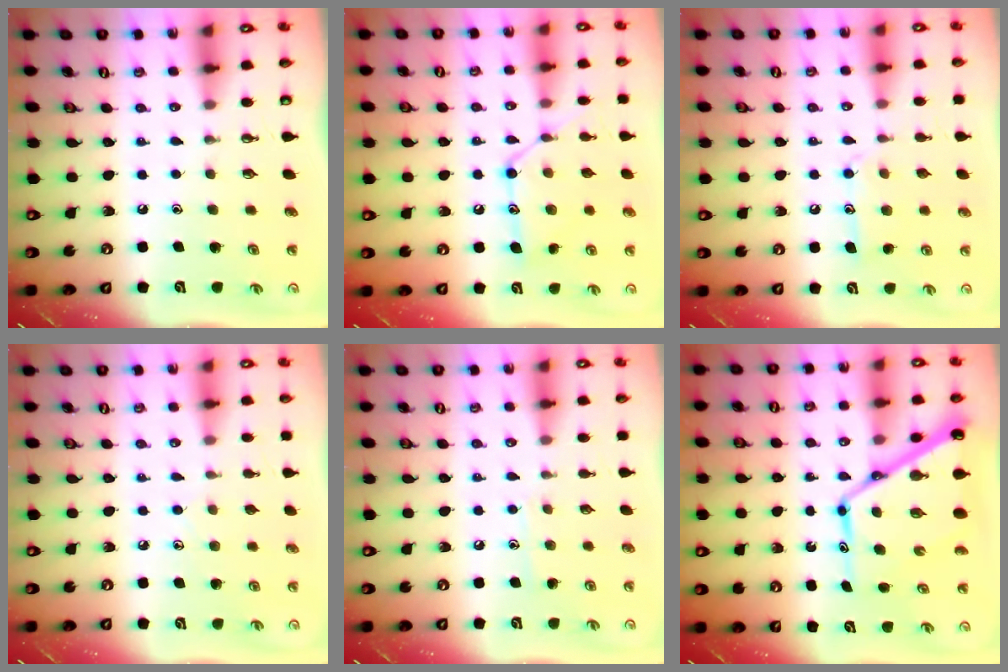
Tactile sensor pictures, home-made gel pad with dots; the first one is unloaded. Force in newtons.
{"total": 14.8, "press": 14.8, "slide": 1.2}
{"total": 11.7, "press": 11.7, "slide": 0.7}
{"total": 6.0, "press": 5.9, "slide": 0.6}
{"total": 6.2, "press": 6.2, "slide": 0.7}
{"total": 16.5, "press": 16.4, "slide": 1.5}